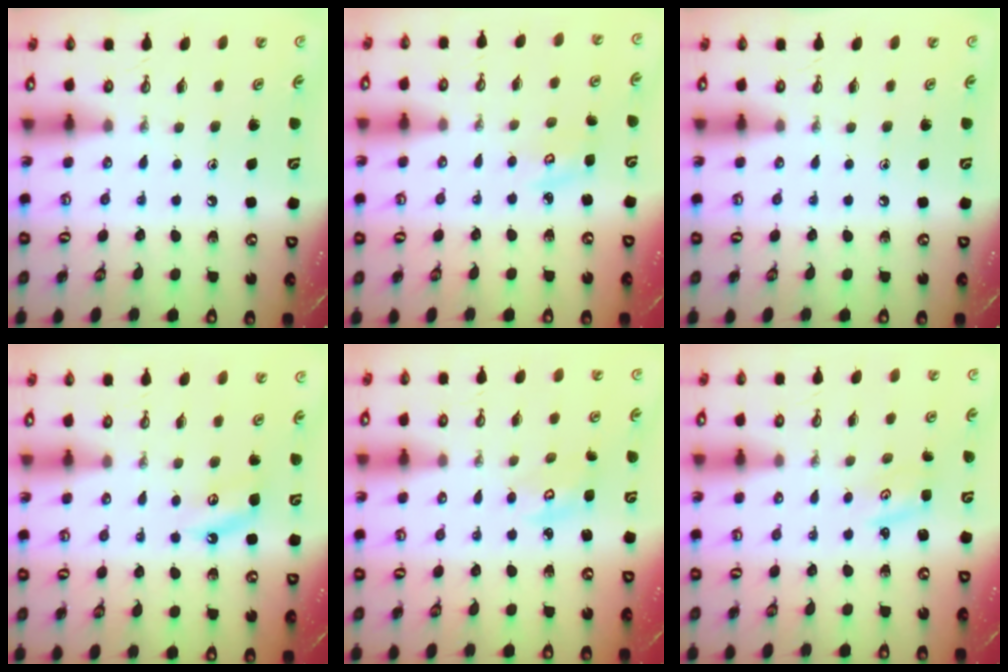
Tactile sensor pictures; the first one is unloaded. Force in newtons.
{"total": 3.8, "press": 3.7, "slide": 0.5}
{"total": 0.0}
{"total": 3.9, "press": 3.8, "slide": 0.5}
{"total": 3.5, "press": 3.5, "slide": 0.1}
{"total": 1.3, "press": 1.3, "slide": 0.2}